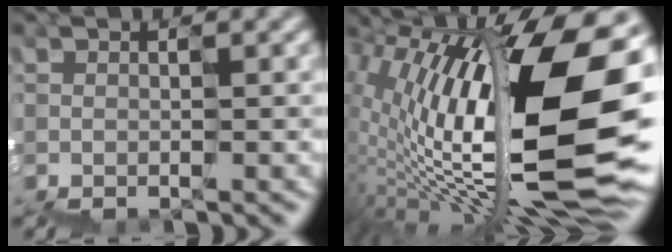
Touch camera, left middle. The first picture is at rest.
{"total": 16.6, "force": [2.1, 7.3, 14.7], "torque": [-0.277, -0.009, 0.044]}